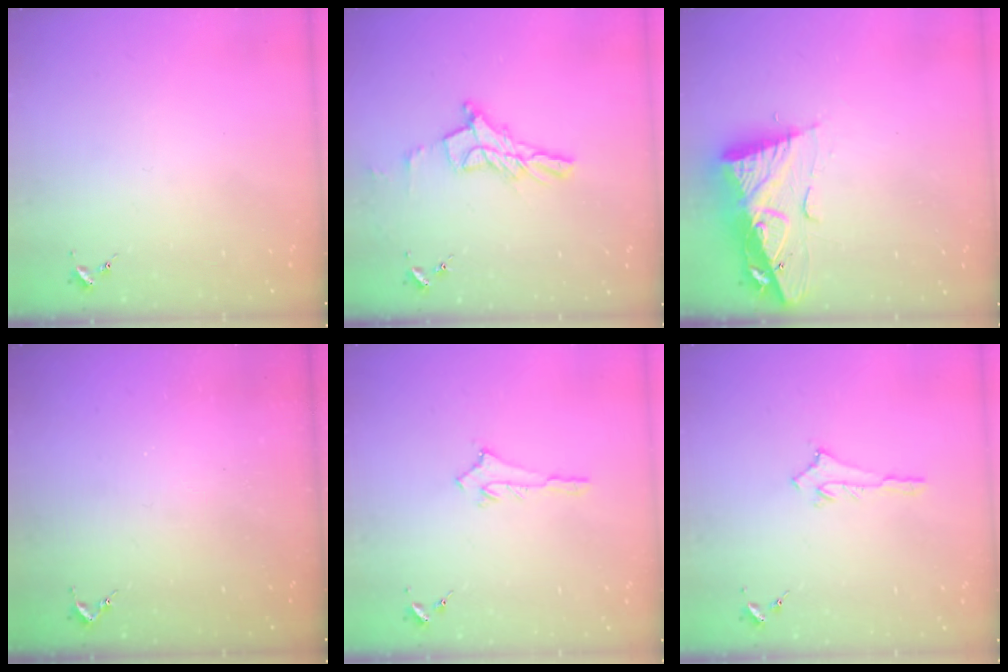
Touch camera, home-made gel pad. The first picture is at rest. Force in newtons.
{"total": 11.4, "press": 11.4, "slide": 0.9}
{"total": 10.8, "press": 10.8, "slide": 1.2}
{"total": 2.5, "press": 2.5, "slide": 0.3}
{"total": 2.6, "press": 2.6, "slide": 0.4}
{"total": 2.6, "press": 2.6, "slide": 0.4}